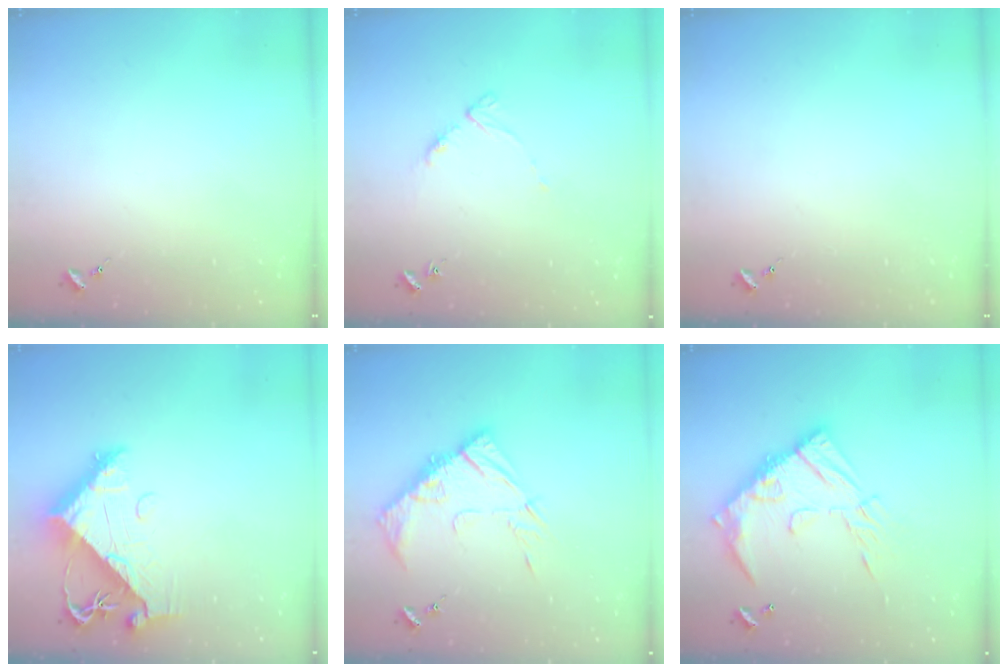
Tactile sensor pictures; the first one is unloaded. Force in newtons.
{"total": 5.2, "press": 5.1, "slide": 0.7}
{"total": 0.0}
{"total": 12.6, "press": 12.5, "slide": 1.3}
{"total": 13.4, "press": 13.4, "slide": 1.0}
{"total": 19.1, "press": 19.0, "slide": 1.8}